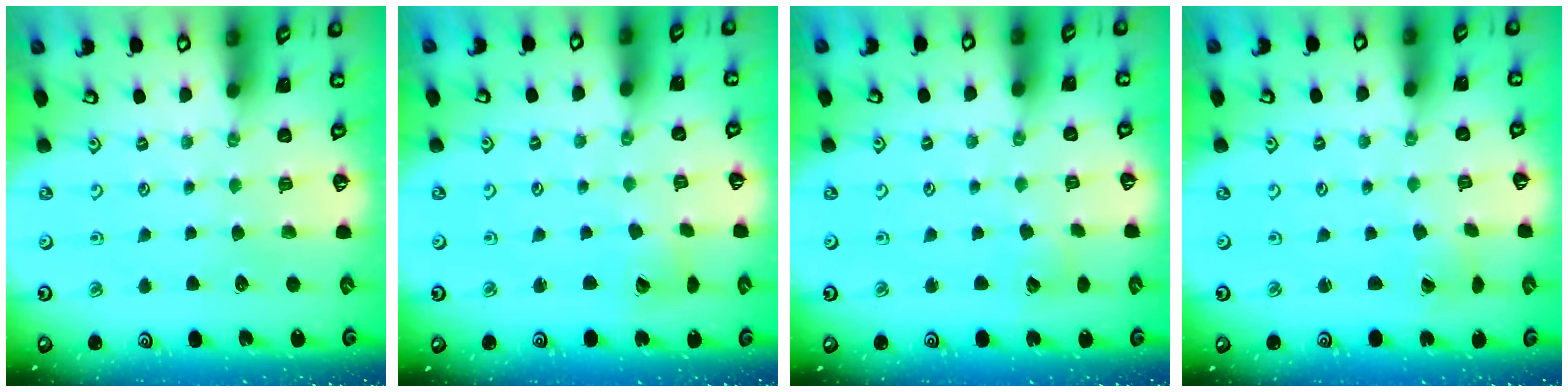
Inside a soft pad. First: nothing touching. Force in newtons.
{"total": 4.6, "press": 4.5, "slide": 0.5}
{"total": 4.2, "press": 4.2, "slide": 0.2}
{"total": 0.0}